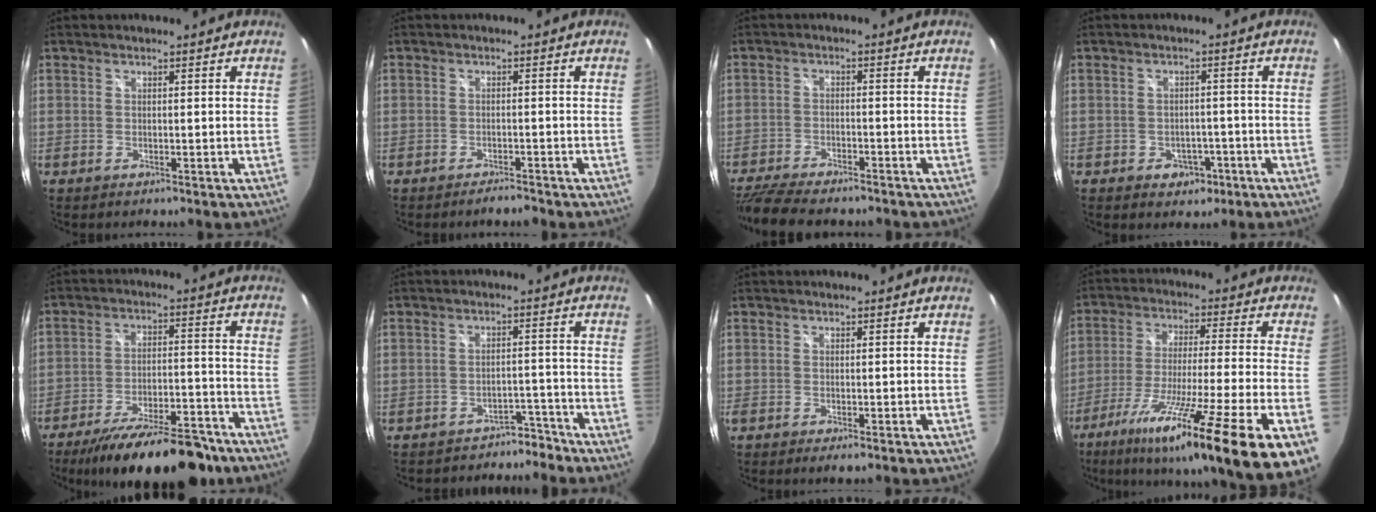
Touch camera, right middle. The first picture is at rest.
{"total": 2.2, "force": [-2.0, 0.4, 0.7], "torque": [-0.017, -0.002, -0.030]}
{"total": 13.1, "force": [-11.2, 3.0, 6.1], "torque": [-0.141, -0.030, -0.183]}
{"total": 4.4, "force": [-2.2, 3.4, 1.7], "torque": [-0.036, 0.009, -0.018]}
{"total": 21.1, "force": [-17.0, 5.7, 11.0], "torque": [-0.189, -0.019, -0.241]}
{"total": 5.3, "force": [-4.7, 2.2, 0.8], "torque": [-0.008, 0.018, -0.055]}
{"total": 1.1, "force": [-0.6, 0.1, 0.9], "torque": [-0.020, -0.005, -0.011]}
{"total": 24.8, "force": [-14.5, -0.1, 20.2], "torque": [-0.324, -0.075, -0.238]}